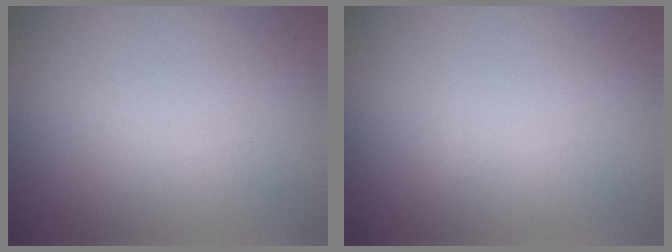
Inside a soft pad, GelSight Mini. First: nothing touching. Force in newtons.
{"total": 0.0}